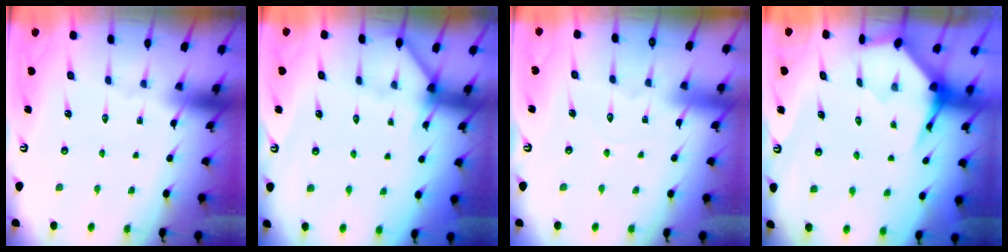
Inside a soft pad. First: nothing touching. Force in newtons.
{"total": 3.7, "press": 3.7, "slide": 0.5}
{"total": 3.0, "press": 2.9, "slide": 0.4}
{"total": 4.0, "press": 3.9, "slide": 0.4}